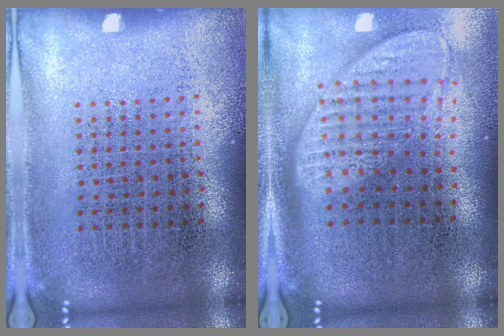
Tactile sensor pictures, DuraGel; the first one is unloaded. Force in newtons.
{"total": 2.0, "press": 1.6, "slide": 1.2}